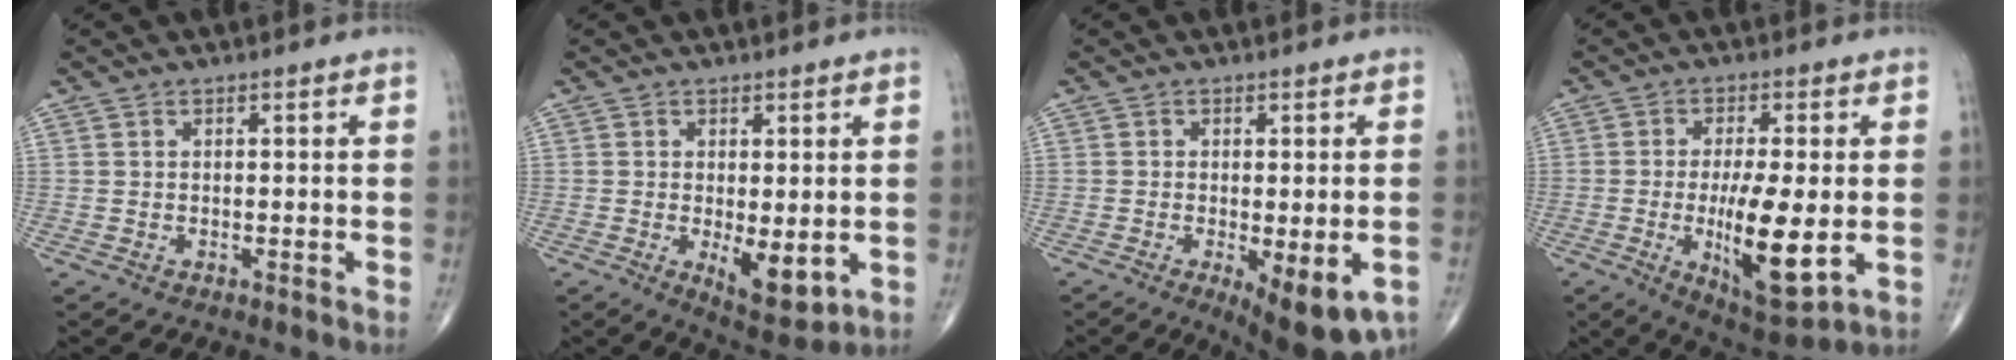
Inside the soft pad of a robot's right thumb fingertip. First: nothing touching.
{"total": 7.3, "force": [-1.2, 3.1, 6.5], "torque": [-0.088, -0.021, -0.008]}
{"total": 10.3, "force": [-4.3, 3.5, 8.7], "torque": [-0.120, -0.010, -0.058]}
{"total": 14.1, "force": [-2.2, 4.2, 13.2], "torque": [-0.220, -0.020, -0.027]}